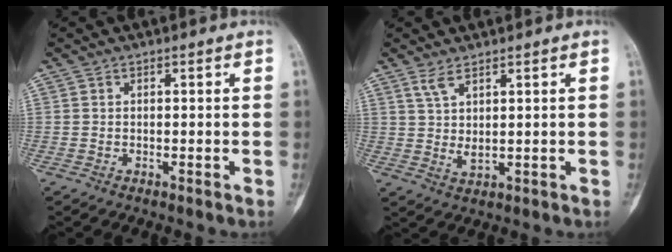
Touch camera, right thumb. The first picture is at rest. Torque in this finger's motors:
{"motor_torque": [-0.01, 0.03, 0.06, 0.00, 0.00]}